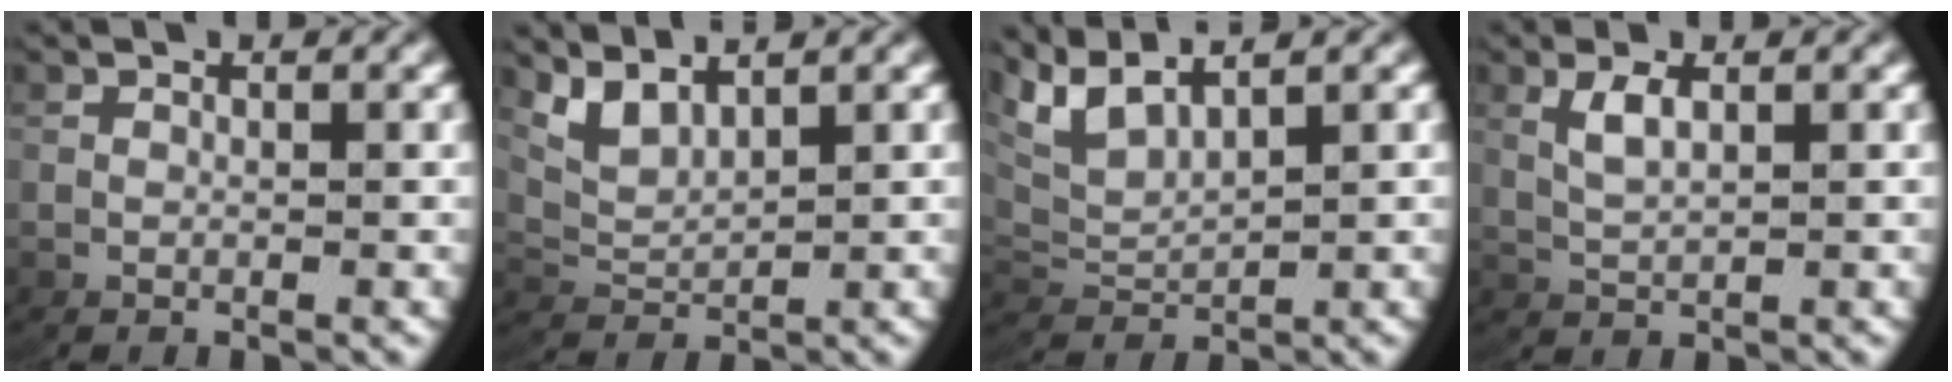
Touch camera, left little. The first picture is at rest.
{"total": 3.3, "force": [2.2, 1.6, 1.8], "torque": [-0.053, -0.004, 0.048]}
{"total": 5.4, "force": [2.6, 3.4, 3.2], "torque": [-0.101, -0.008, 0.055]}
{"total": 1.8, "force": [1.1, -0.2, 1.4], "torque": [-0.031, 0.000, 0.030]}